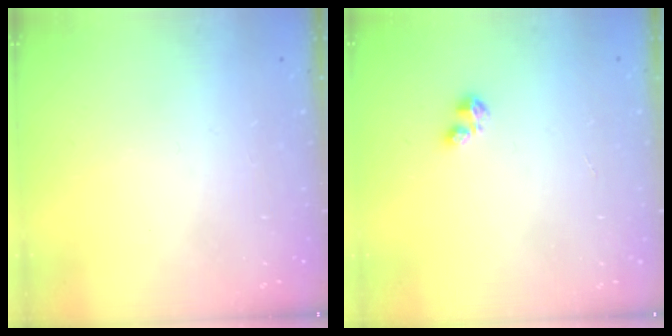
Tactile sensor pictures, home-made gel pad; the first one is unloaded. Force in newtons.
{"total": 1.6, "press": 1.6, "slide": 0.3}